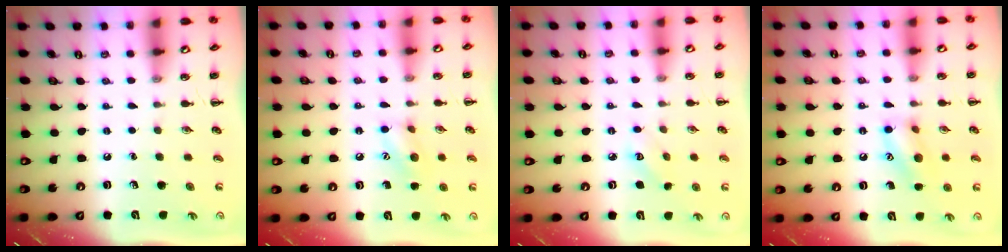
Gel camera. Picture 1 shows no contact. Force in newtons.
{"total": 8.5, "press": 8.4, "slide": 0.7}
{"total": 2.9, "press": 2.8, "slide": 0.8}
{"total": 11.0, "press": 10.9, "slide": 1.1}